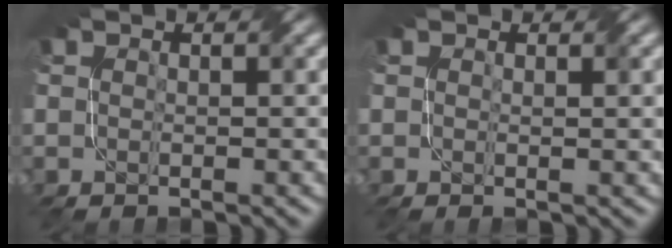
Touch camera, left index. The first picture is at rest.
{"total": 1.2, "force": [0.4, 0.1, 1.1], "torque": [-0.015, 0.000, 0.003]}